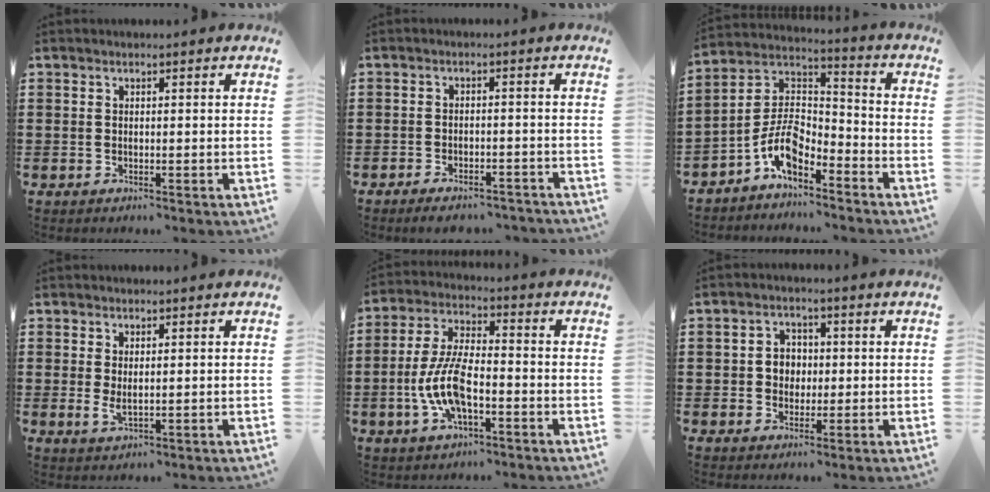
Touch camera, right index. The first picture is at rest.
{"total": 3.2, "force": [-3.1, 0.4, 0.8], "torque": [-0.013, 0.004, -0.062]}
{"total": 7.8, "force": [-5.2, 3.3, 4.9], "torque": [-0.115, -0.014, -0.104]}
{"total": 2.3, "force": [0.7, 0.9, 2.0], "torque": [-0.040, 0.002, 0.012]}
{"total": 9.2, "force": [-2.7, 3.7, 8.0], "torque": [-0.184, -0.009, -0.054]}
{"total": 3.6, "force": [-0.1, 3.3, 1.4], "torque": [-0.040, 0.010, -0.007]}